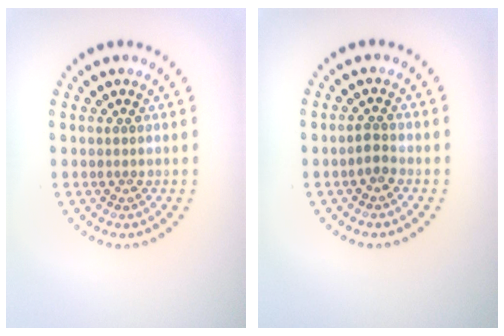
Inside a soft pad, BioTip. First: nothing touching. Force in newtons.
{"total": 1.3, "press": 1.1, "slide": 0.6}